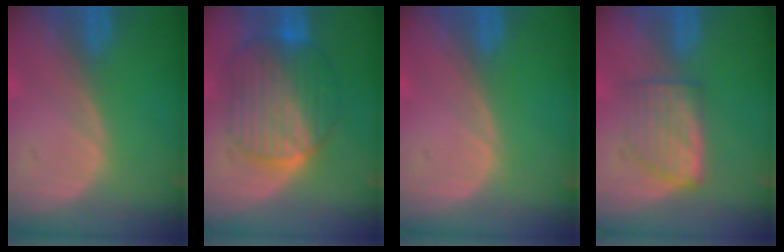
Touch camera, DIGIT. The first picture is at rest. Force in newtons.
{"total": 9.7, "press": 9.7, "slide": 0.6}
{"total": 0.0}
{"total": 5.6, "press": 5.3, "slide": 1.9}